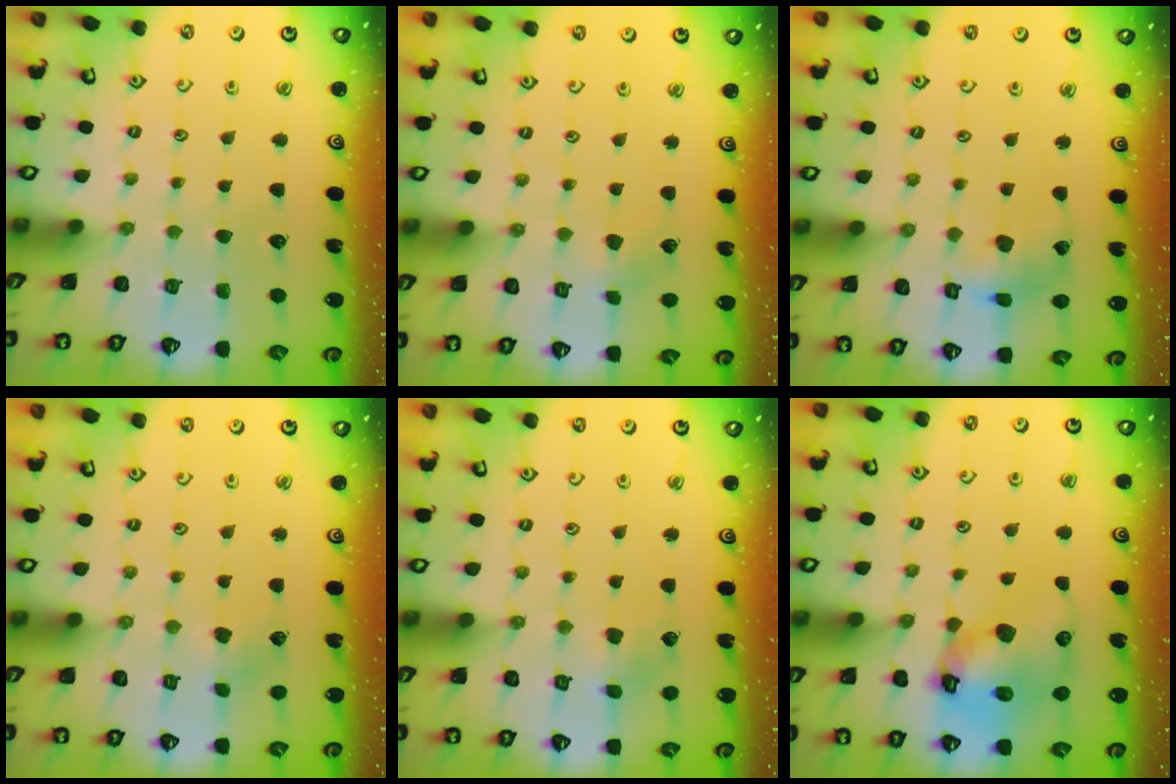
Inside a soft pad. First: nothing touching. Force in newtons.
{"total": 2.5, "press": 2.5, "slide": 0.2}
{"total": 6.3, "press": 6.2, "slide": 0.7}
{"total": 3.3, "press": 3.3, "slide": 0.3}
{"total": 3.3, "press": 3.3, "slide": 0.3}
{"total": 15.8, "press": 15.7, "slide": 1.7}